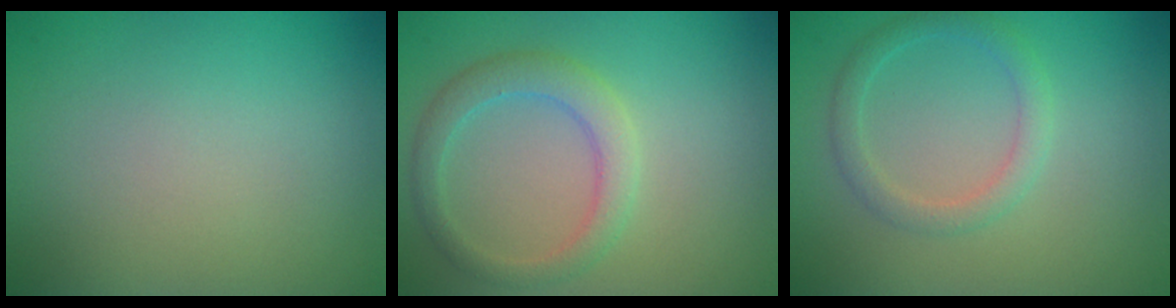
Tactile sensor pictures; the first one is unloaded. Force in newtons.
{"total": 2.9, "press": 2.9, "slide": 0.1}
{"total": 2.0, "press": 2.0, "slide": 0.0}